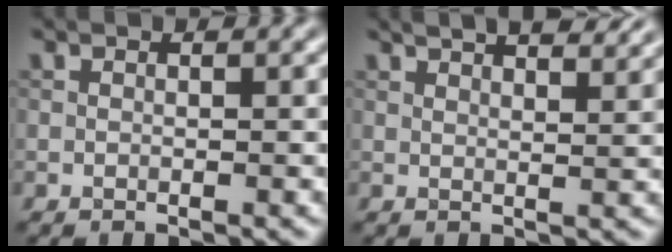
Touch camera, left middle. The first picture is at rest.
{"total": 6.2, "force": [4.6, 2.1, 3.6], "torque": [-0.024, 0.030, 0.035]}